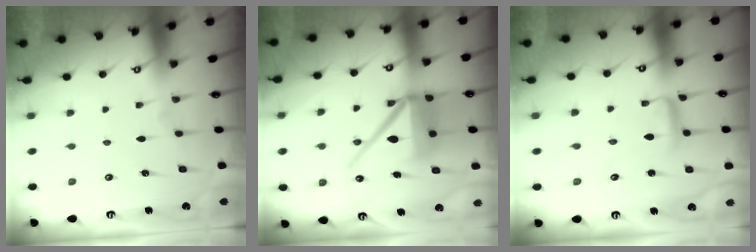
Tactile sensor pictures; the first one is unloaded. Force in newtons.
{"total": 15.6, "press": 15.5, "slide": 2.1}
{"total": 9.1, "press": 9.1, "slide": 0.7}